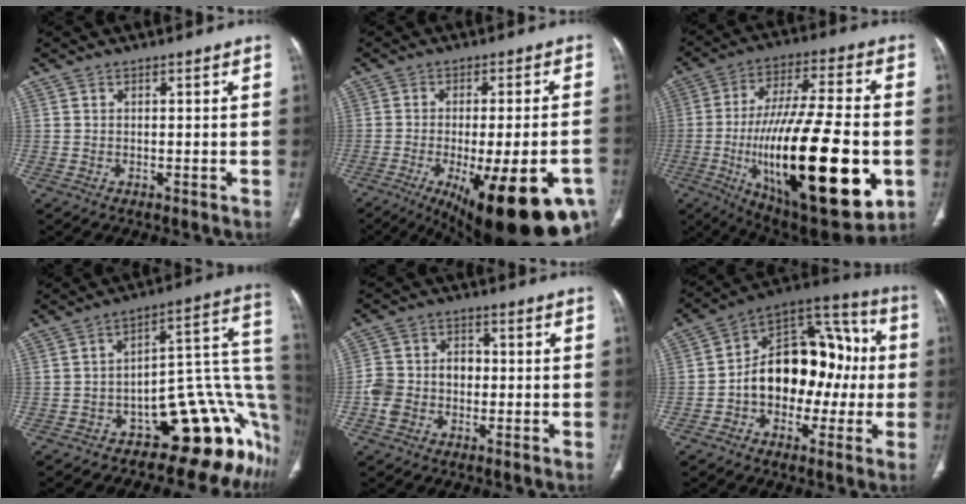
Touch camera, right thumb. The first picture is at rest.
{"total": 24.8, "force": [-11.1, 7.9, 20.7], "torque": [-0.234, 0.005, -0.143]}
{"total": 33.0, "force": [-7.2, 10.9, 30.2], "torque": [-0.514, -0.014, -0.098]}
{"total": 21.7, "force": [-9.2, 10.1, 17.0], "torque": [-0.095, 0.110, -0.119]}
{"total": 7.7, "force": [-1.4, 6.2, 4.3], "torque": [-0.070, 0.031, -0.031]}
{"total": 20.5, "force": [-1.5, 13.7, 15.2], "torque": [-0.185, 0.061, -0.026]}